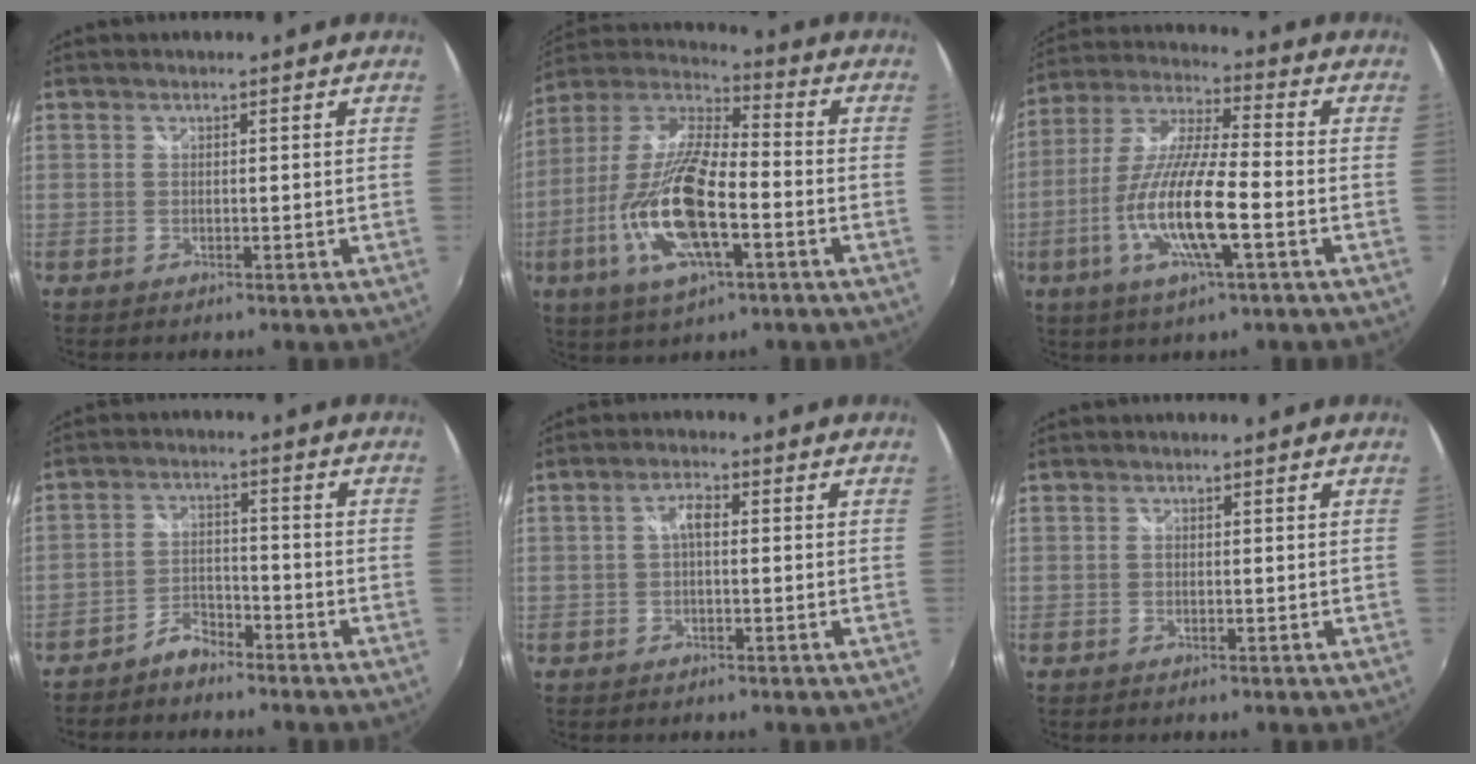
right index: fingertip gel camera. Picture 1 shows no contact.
{"total": 19.1, "force": [-6.1, 6.4, 17.0], "torque": [-0.351, -0.018, -0.121]}
{"total": 15.3, "force": [-4.8, 2.3, 14.3], "torque": [-0.290, -0.012, -0.094]}
{"total": 4.7, "force": [-4.1, 1.8, 1.5], "torque": [-0.042, 0.012, -0.075]}
{"total": 2.6, "force": [-0.1, 1.0, 2.4], "torque": [-0.047, 0.011, -0.002]}
{"total": 0.0}